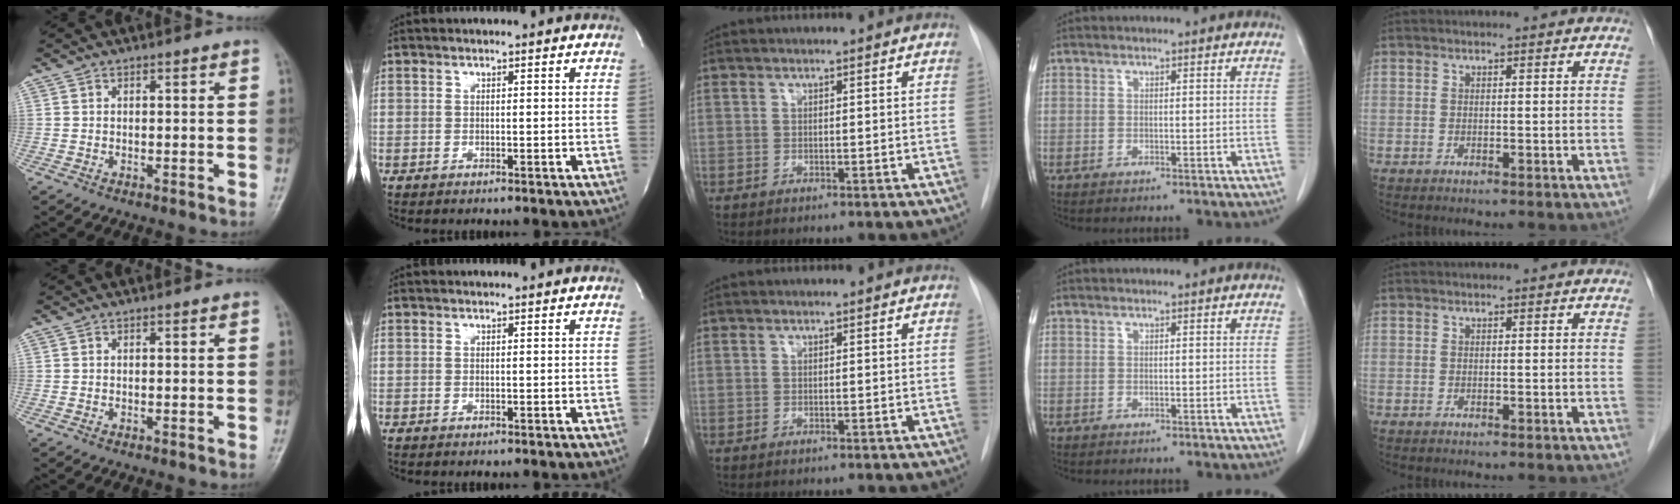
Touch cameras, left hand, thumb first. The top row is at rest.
{}